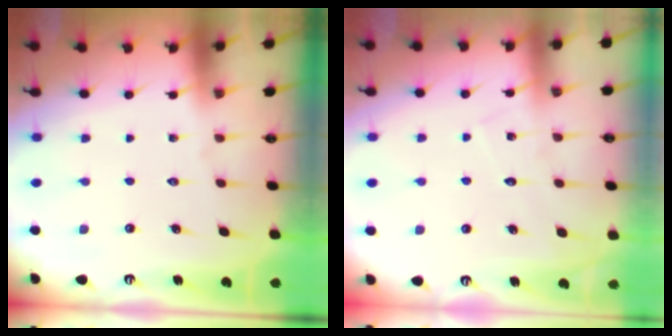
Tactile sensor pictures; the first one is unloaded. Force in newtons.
{"total": 6.0, "press": 6.0, "slide": 0.3}